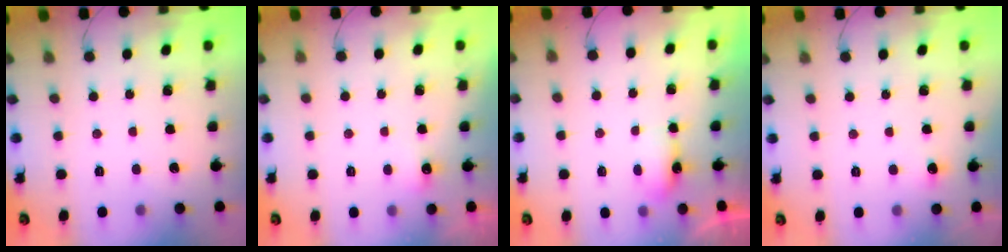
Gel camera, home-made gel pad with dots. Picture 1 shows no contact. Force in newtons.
{"total": 3.7, "press": 3.6, "slide": 1.1}
{"total": 7.1, "press": 4.4, "slide": 5.5}
{"total": 3.2, "press": 2.9, "slide": 1.3}